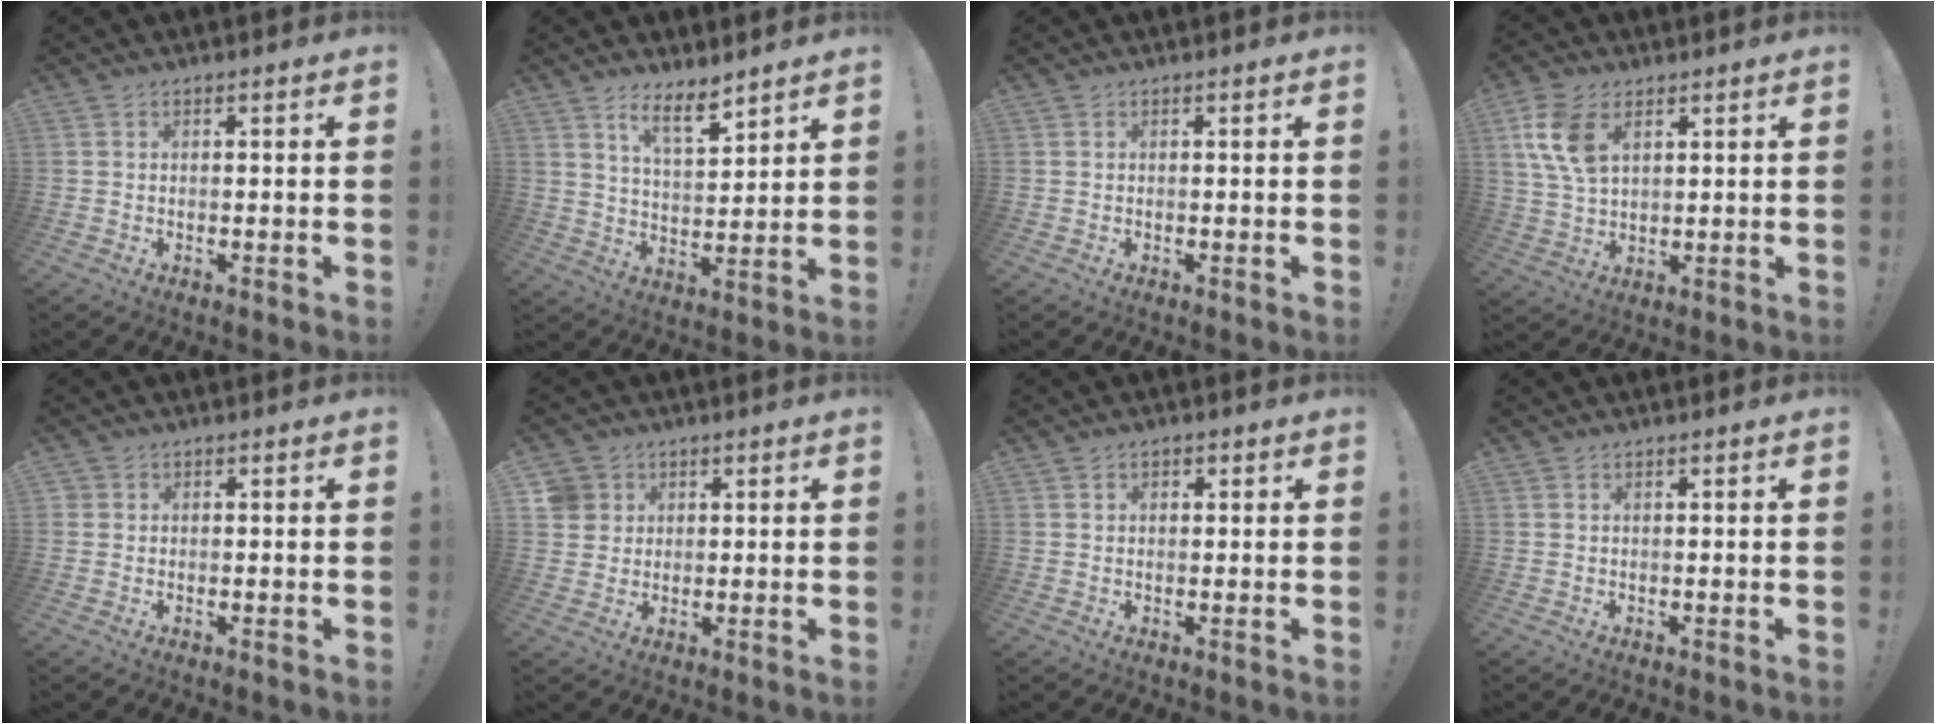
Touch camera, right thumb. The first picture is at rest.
{"total": 8.7, "force": [6.6, 2.4, 5.2], "torque": [-0.084, -0.047, 0.116]}
{"total": 0.0}
{"total": 11.0, "force": [4.8, 6.5, 7.4], "torque": [-0.158, -0.008, 0.091]}
{"total": 1.2, "force": [0.5, 1.0, 0.3], "torque": [-0.013, 0.004, 0.012]}
{"total": 5.3, "force": [1.9, 4.9, 1.0], "torque": [-0.017, -0.004, 0.039]}
{"total": 1.1, "force": [0.4, 0.9, 0.5], "torque": [-0.004, 0.000, 0.007]}
{"total": 0.0}